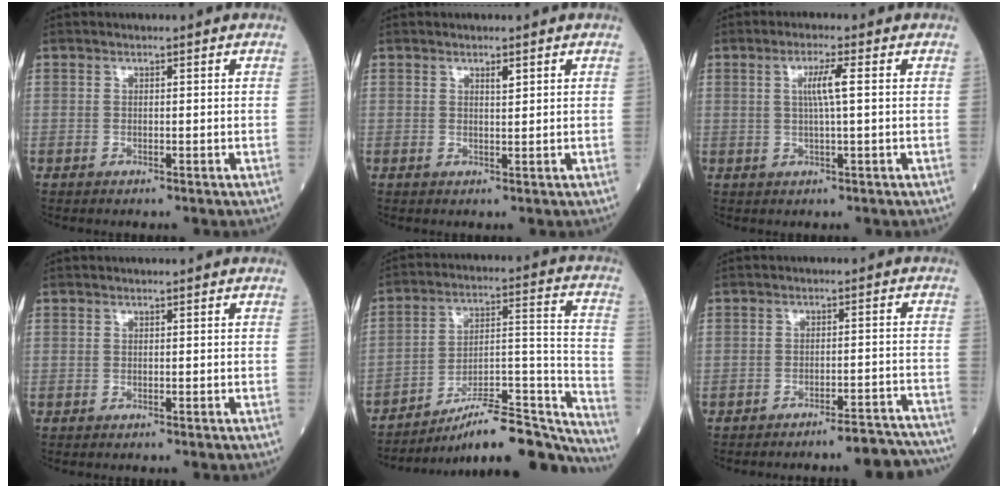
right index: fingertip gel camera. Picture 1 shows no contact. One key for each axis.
{"total": 1.2, "fx": 0.9, "fy": 0.2, "fz": 0.8, "tx": -0.013, "ty": 0.002, "tz": 0.018}
{"total": 3.6, "fx": 0.9, "fy": -0.4, "fz": 3.4, "tx": -0.062, "ty": 0.000, "tz": 0.016}
{"total": 0.0}
{"total": 21.9, "fx": -19.5, "fy": 2.7, "fz": 9.5, "tx": -0.085, "ty": 0.042, "tz": -0.293}
{"total": 10.2, "fx": -9.9, "fy": 0.5, "fz": 2.4, "tx": 0.000, "ty": 0.023, "tz": -0.120}